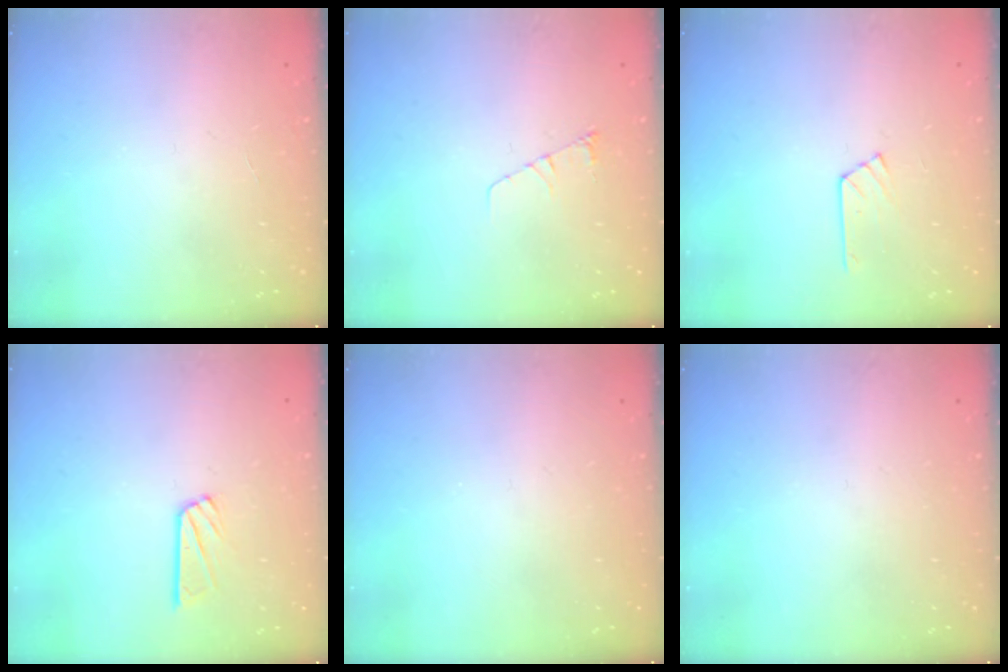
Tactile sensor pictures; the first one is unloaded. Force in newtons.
{"total": 3.6, "press": 3.6, "slide": 0.4}
{"total": 5.7, "press": 5.7, "slide": 0.6}
{"total": 7.5, "press": 7.5, "slide": 0.6}
{"total": 0.0}
{"total": 0.0}